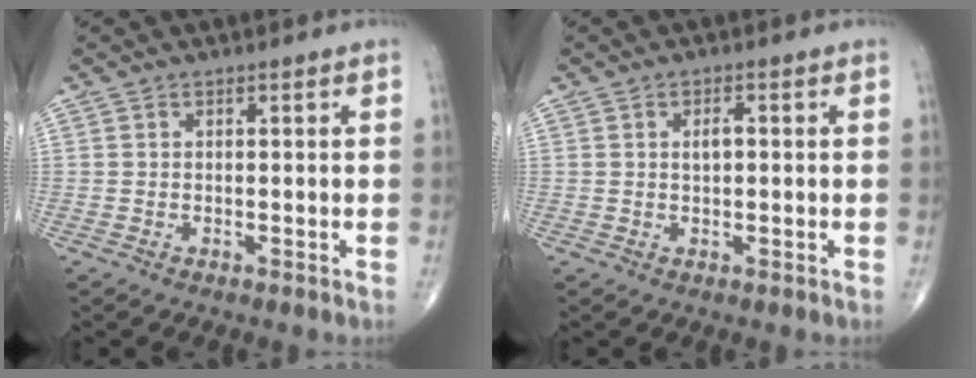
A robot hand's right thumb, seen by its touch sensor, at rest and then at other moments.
{"total": 2.2, "force": [0.3, 1.1, 1.9], "torque": [-0.028, 0.003, 0.003]}